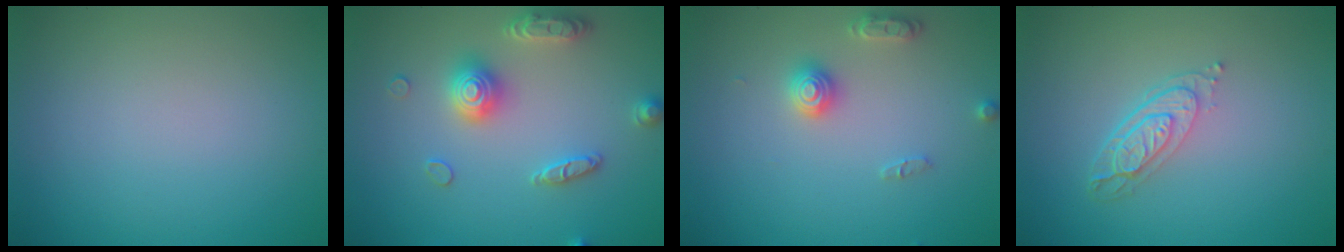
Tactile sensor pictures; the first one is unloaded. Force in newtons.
{"total": 3.7, "press": 3.7, "slide": 0.7}
{"total": 2.5, "press": 2.5, "slide": 0.4}
{"total": 3.2, "press": 2.4, "slide": 2.2}